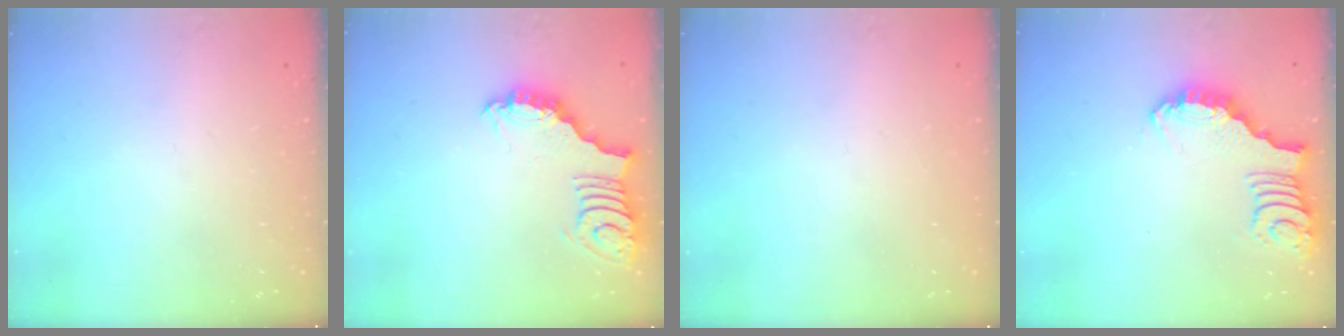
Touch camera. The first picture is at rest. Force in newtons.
{"total": 3.0, "press": 3.0, "slide": 0.3}
{"total": 0.0}
{"total": 2.9, "press": 2.9, "slide": 0.1}